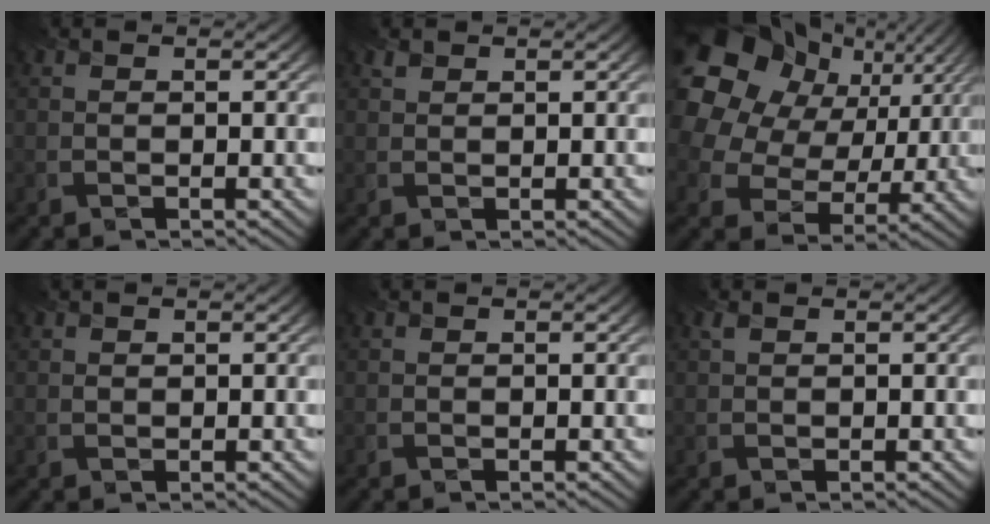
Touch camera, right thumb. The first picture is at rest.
{"total": 0.8, "force": [0.7, 0.4, -0.1], "torque": [-0.005, -0.002, 0.017]}
{"total": 18.9, "force": [6.9, 15.1, 9.1], "torque": [-0.269, 0.042, 0.147]}
{"total": 0.6, "force": [0.5, 0.3, -0.1], "torque": [-0.003, -0.002, 0.014]}
{"total": 0.0}
{"total": 0.7, "force": [0.6, 0.3, 0.3], "torque": [-0.014, 0.001, 0.014]}